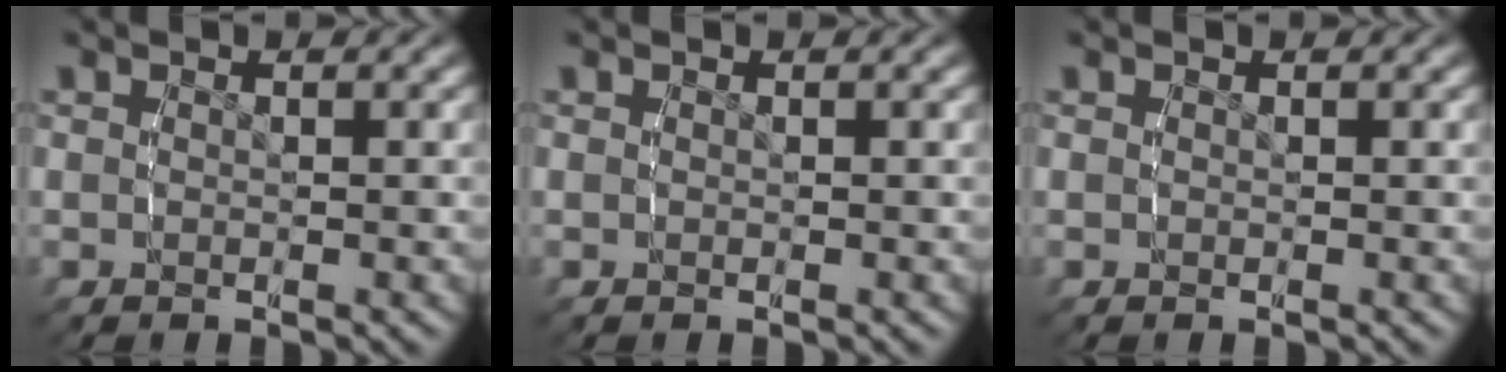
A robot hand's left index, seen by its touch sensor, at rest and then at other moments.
{"total": 0.0}
{"total": 0.0}